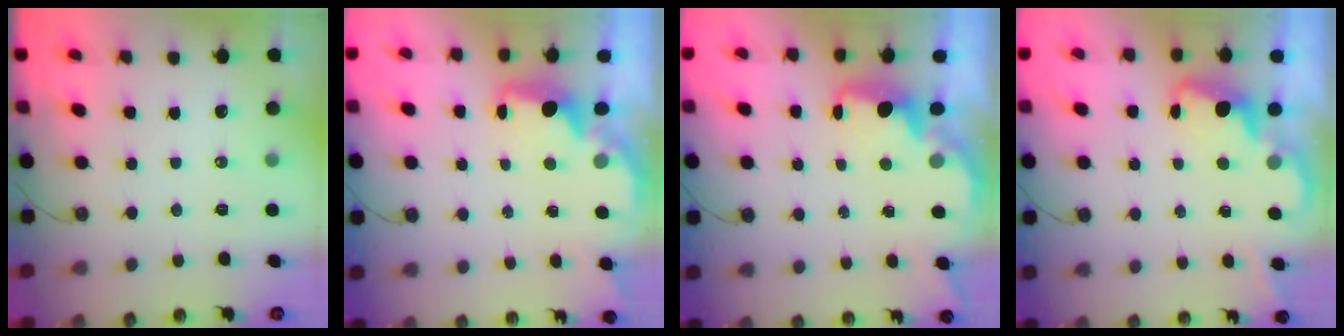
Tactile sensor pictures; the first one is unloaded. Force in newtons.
{"total": 2.3, "press": 2.2, "slide": 0.7}
{"total": 2.4, "press": 2.2, "slide": 0.8}
{"total": 2.2, "press": 2.1, "slide": 0.5}